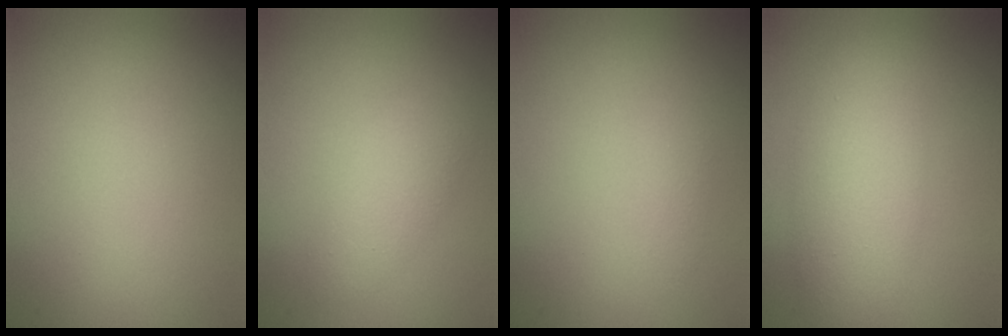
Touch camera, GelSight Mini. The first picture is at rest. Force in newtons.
{"total": 2.3, "press": 2.3, "slide": 0.1}
{"total": 0.8, "press": 0.8, "slide": 0.0}
{"total": 5.2, "press": 5.2, "slide": 0.1}